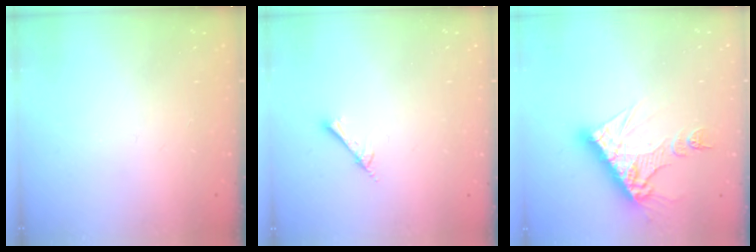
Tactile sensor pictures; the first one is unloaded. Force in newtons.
{"total": 2.4, "press": 2.4, "slide": 0.2}
{"total": 12.9, "press": 12.8, "slide": 1.3}